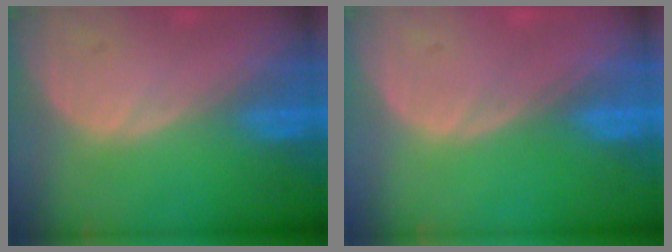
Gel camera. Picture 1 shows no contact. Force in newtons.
{"total": 0.0}